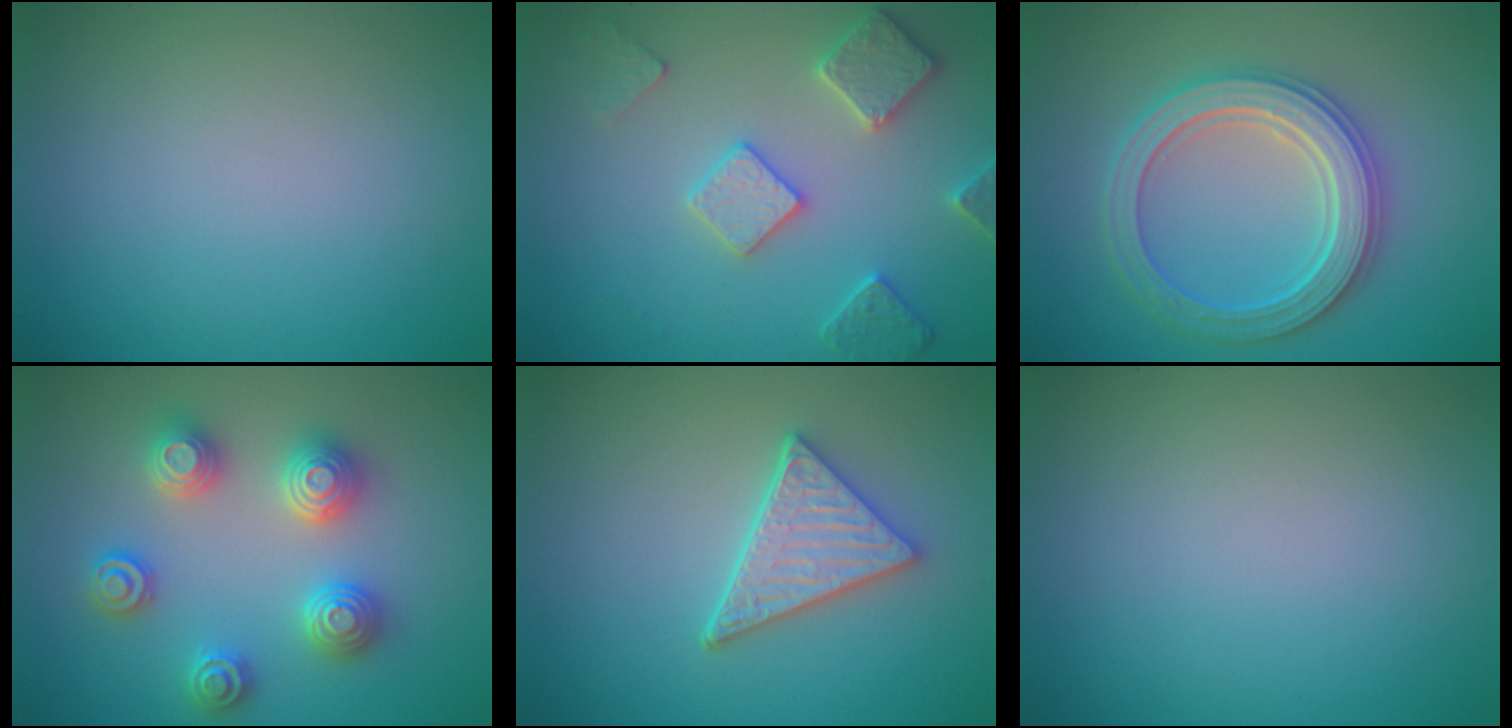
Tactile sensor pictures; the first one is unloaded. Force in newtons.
{"total": 3.7, "press": 3.6, "slide": 0.8}
{"total": 5.3, "press": 5.2, "slide": 0.9}
{"total": 4.4, "press": 4.4, "slide": 0.7}
{"total": 4.3, "press": 3.6, "slide": 2.3}
{"total": 0.0}